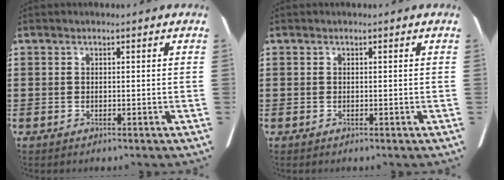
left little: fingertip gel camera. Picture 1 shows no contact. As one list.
[{"total": 0.0}]